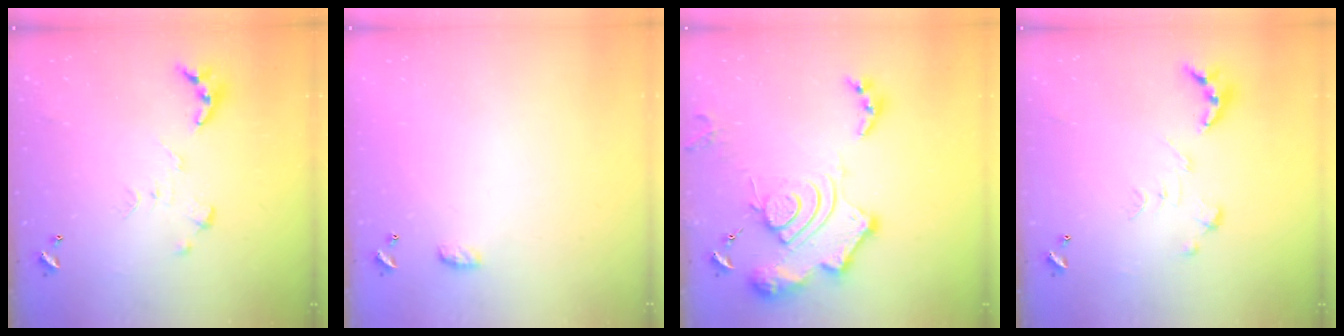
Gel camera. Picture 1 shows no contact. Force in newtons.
{"total": 3.4, "press": 3.4, "slide": 0.5}
{"total": 18.3, "press": 18.2, "slide": 1.7}
{"total": 0.8, "press": 0.8, "slide": 0.3}